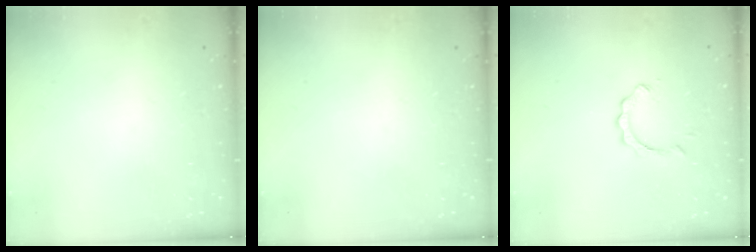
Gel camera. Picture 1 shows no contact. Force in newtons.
{"total": 0.0}
{"total": 2.7, "press": 2.6, "slide": 0.3}